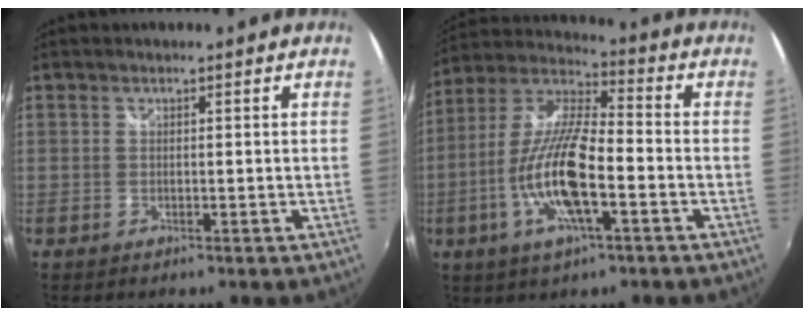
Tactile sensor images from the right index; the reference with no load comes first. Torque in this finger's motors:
{"motor_torque": [2.13, -0.01, 1.05, 0.17]}